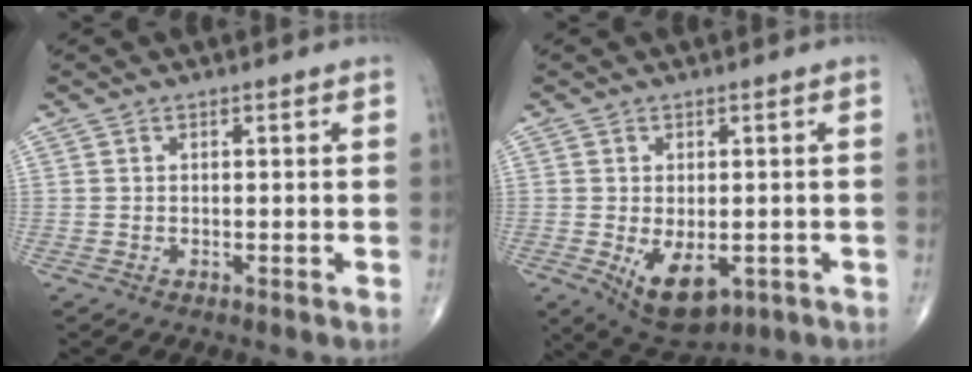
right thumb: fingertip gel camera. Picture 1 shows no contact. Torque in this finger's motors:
{"motor_torque": [-0.43, 0.76, 0.38, 0.26, 0.13]}